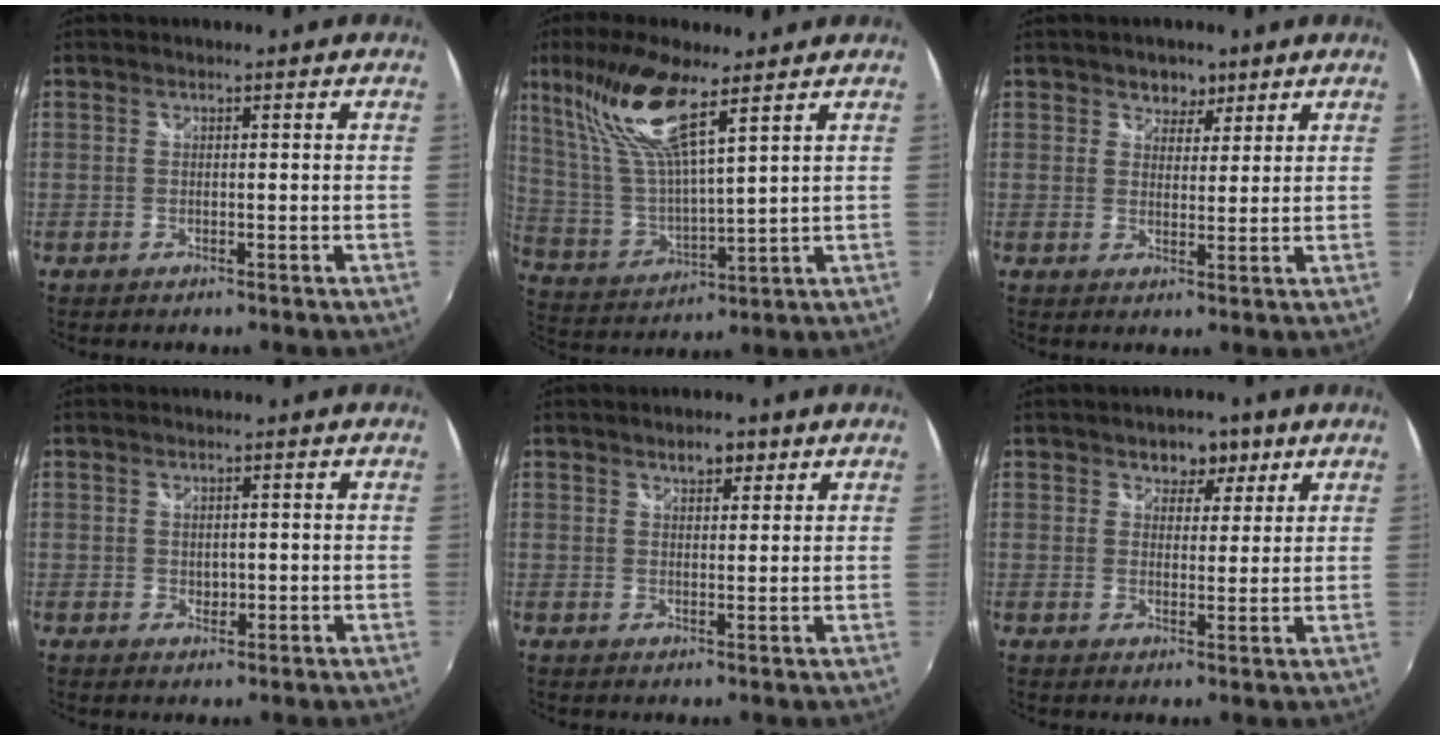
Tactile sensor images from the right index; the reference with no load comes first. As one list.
[{"total": 15.4, "force": [9.6, 2.8, 11.6], "torque": [-0.225, 0.020, 0.199]}, {"total": 3.6, "force": [2.3, 2.7, 0.7], "torque": [-0.001, 0.000, 0.035]}, {"total": 1.6, "force": [0.1, 1.4, 0.8], "torque": [-0.008, -0.001, 0.004]}, {"total": 3.3, "force": [2.1, 1.7, 1.9], "torque": [-0.026, 0.009, 0.033]}, {"total": 4.9, "force": [2.8, 3.5, 1.9], "torque": [-0.018, 0.003, 0.038]}]